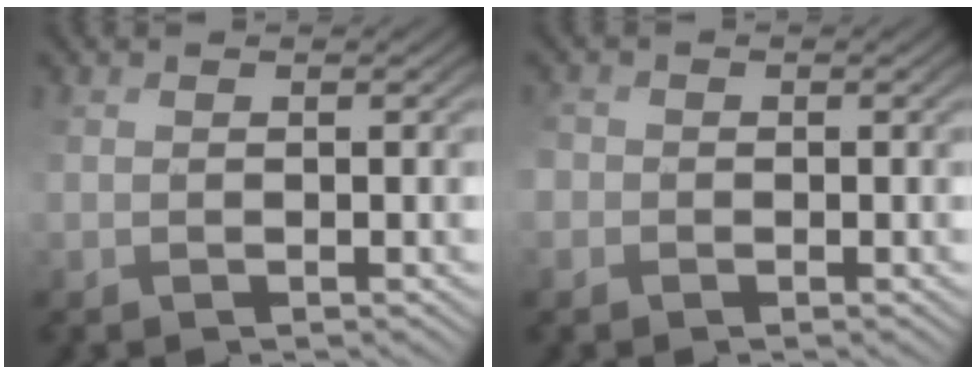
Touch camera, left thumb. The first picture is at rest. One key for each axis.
{"total": 1.8, "fx": -0.8, "fy": 1.6, "fz": 0.3, "tx": -0.010, "ty": 0.005, "tz": -0.018}